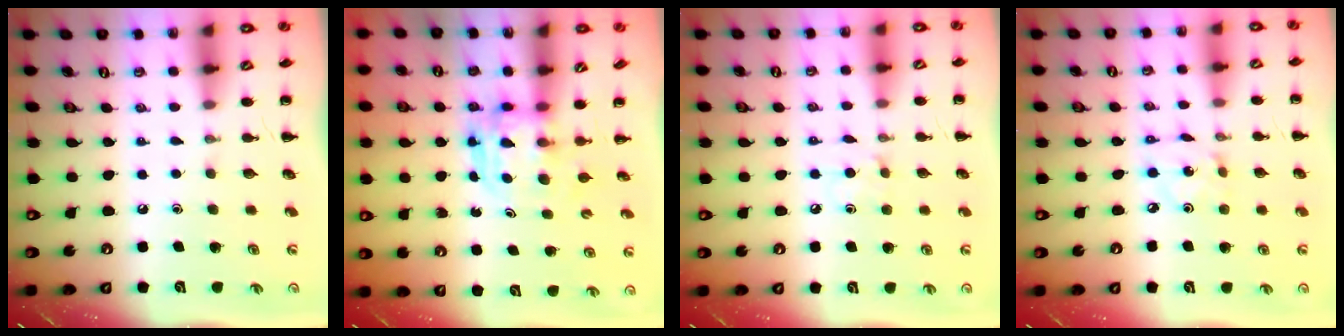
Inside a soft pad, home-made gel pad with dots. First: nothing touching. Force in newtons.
{"total": 3.6, "press": 3.6, "slide": 0.2}
{"total": 5.3, "press": 5.1, "slide": 1.3}
{"total": 2.2, "press": 2.2, "slide": 0.4}